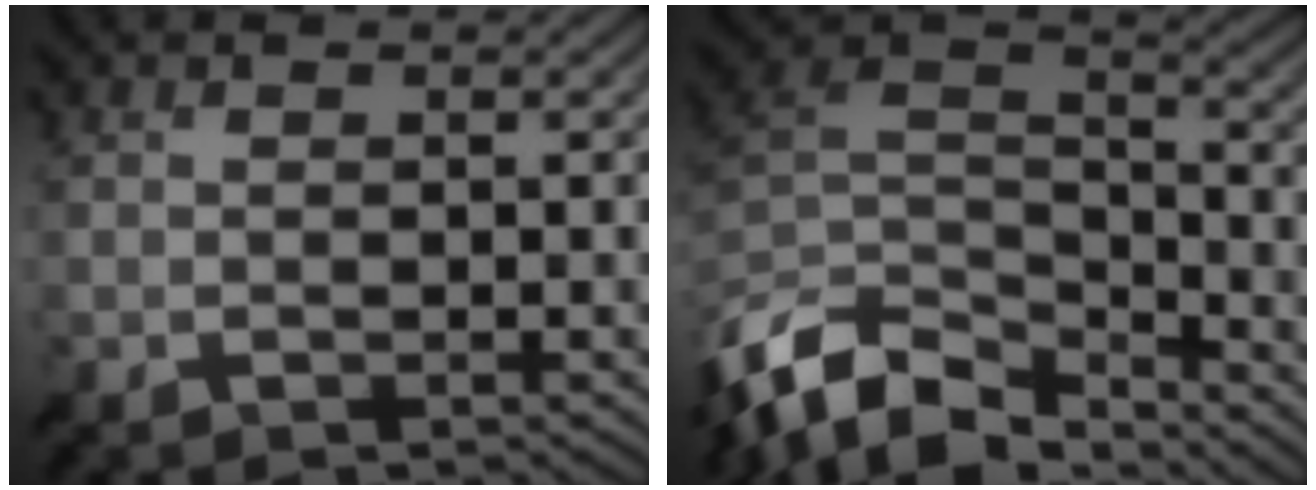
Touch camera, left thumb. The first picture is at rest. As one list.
[{"total": 13.5, "force": [-9.9, 6.2, 6.8], "torque": [-0.186, -0.009, -0.175]}]